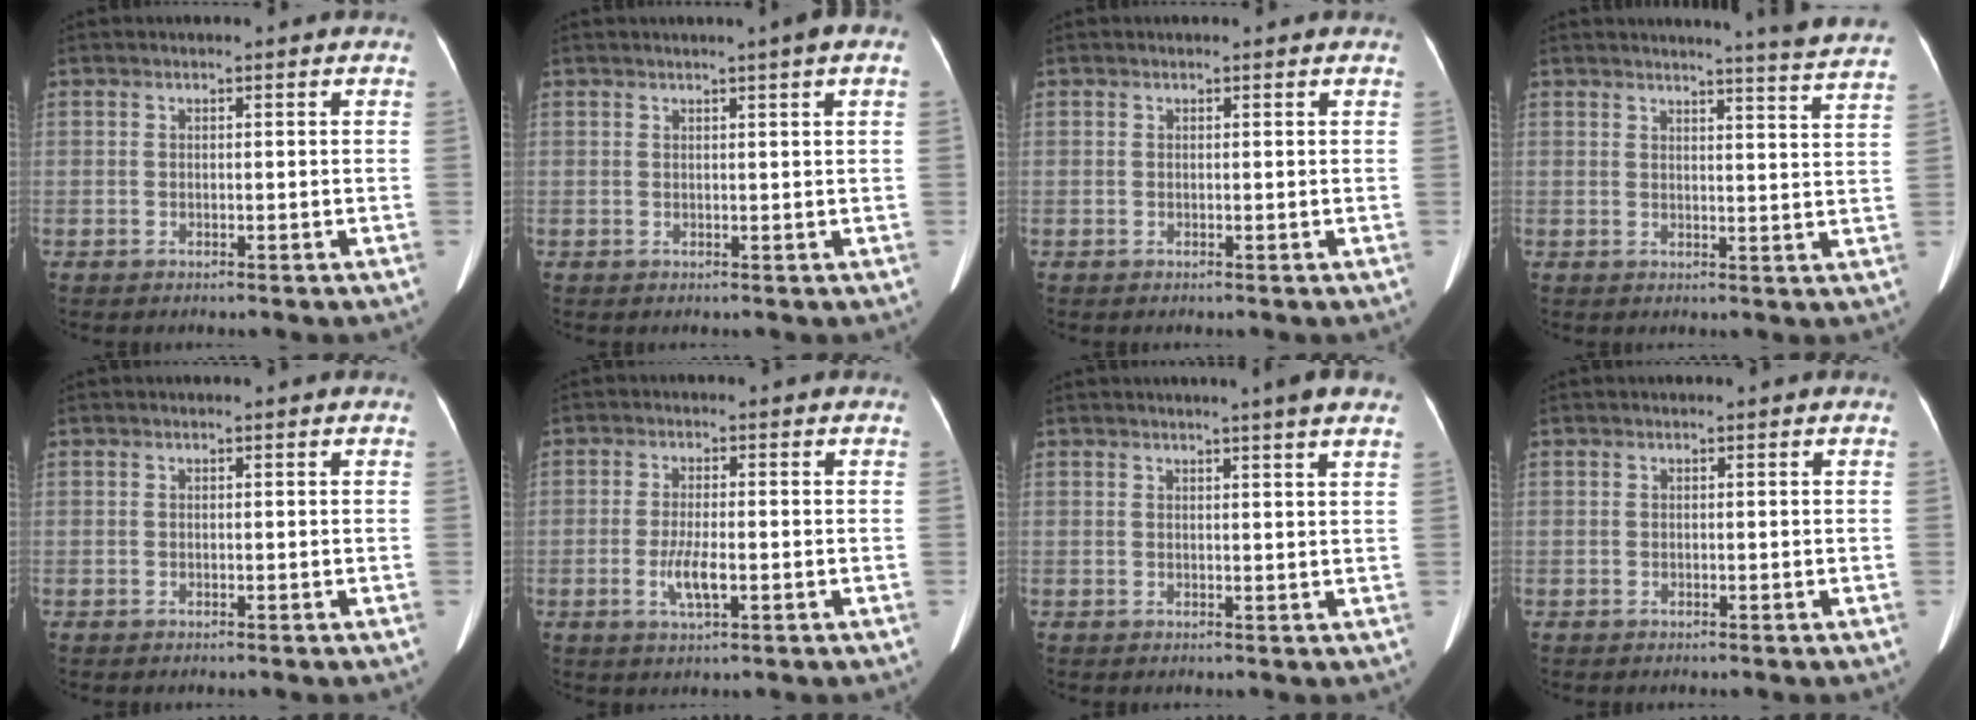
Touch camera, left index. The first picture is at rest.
{"total": 2.8, "force": [1.7, -0.1, 2.3], "torque": [-0.033, 0.011, 0.019]}
{"total": 0.8, "force": [0.8, 0.1, 0.2], "torque": [-0.008, 0.003, 0.005]}
{"total": 10.8, "force": [10.3, -1.6, 2.9], "torque": [-0.039, -0.059, 0.100]}
{"total": 0.0}
{"total": 4.2, "force": [-1.2, 0.9, 4.0], "torque": [-0.083, -0.005, -0.019]}
{"total": 4.4, "force": [3.6, -0.6, 2.6], "torque": [-0.036, 0.005, 0.036]}
{"total": 0.0}